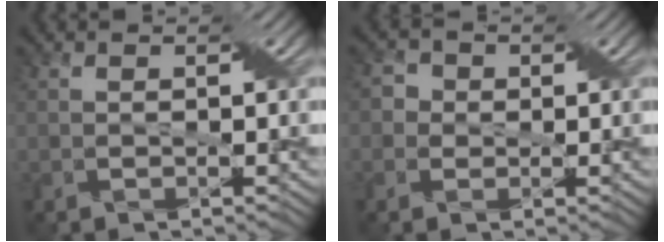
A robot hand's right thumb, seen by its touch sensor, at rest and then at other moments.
{"total": 2.2, "force": [0.0, 2.2, 0.4], "torque": [-0.011, 0.006, -0.008]}